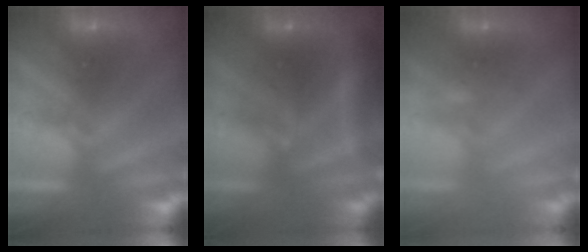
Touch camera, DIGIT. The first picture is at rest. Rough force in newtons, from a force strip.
{"total": 7.5}
{"total": 2.2}